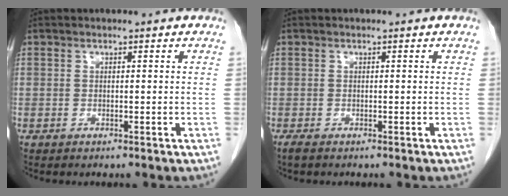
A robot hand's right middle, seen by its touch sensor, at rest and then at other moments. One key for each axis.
{"total": 1.1, "fx": -0.9, "fy": 0.2, "fz": 0.7, "tx": -0.022, "ty": -0.007, "tz": -0.015}